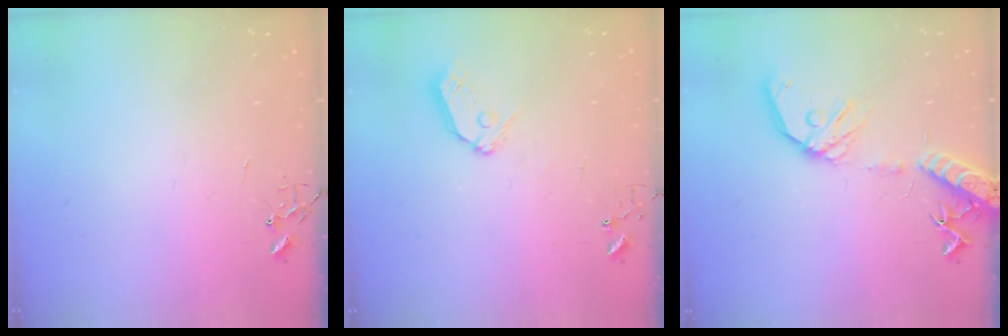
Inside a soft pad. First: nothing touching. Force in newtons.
{"total": 8.4, "press": 8.4, "slide": 0.8}
{"total": 16.3, "press": 16.0, "slide": 3.2}